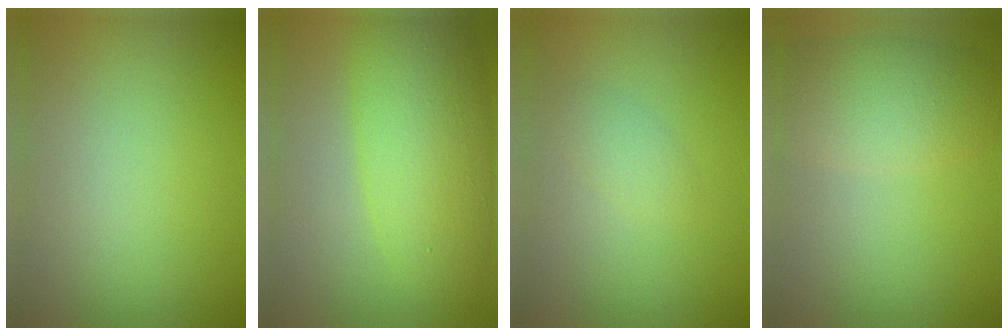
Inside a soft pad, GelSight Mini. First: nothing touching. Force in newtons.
{"total": 7.0, "press": 7.0, "slide": 0.3}
{"total": 1.2, "press": 1.2, "slide": 0.0}
{"total": 4.6, "press": 4.6, "slide": 0.2}